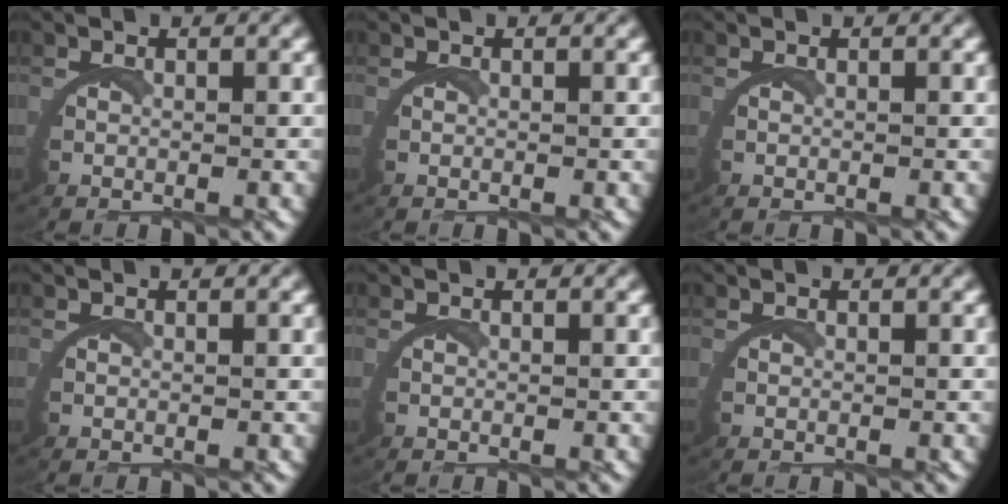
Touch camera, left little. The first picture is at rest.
{"total": 0.0}
{"total": 0.0}
{"total": 0.0}
{"total": 0.0}
{"total": 0.0}